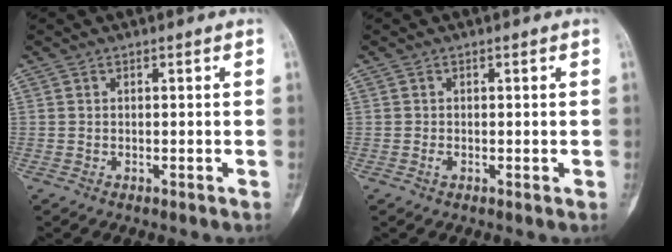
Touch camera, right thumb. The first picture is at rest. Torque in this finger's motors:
{"motor_torque": [0.16, 0.09, 0.21, -0.02, -0.01]}